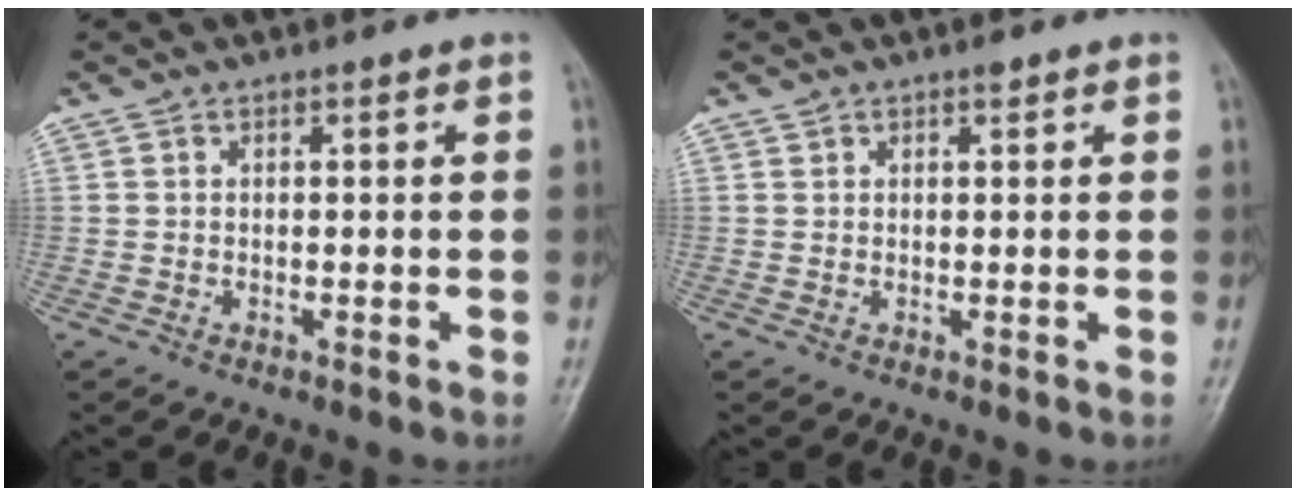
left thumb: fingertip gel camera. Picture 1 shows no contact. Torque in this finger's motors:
{"motor_torque": [0.53, -0.15, 0.50, -0.01, 0.00]}